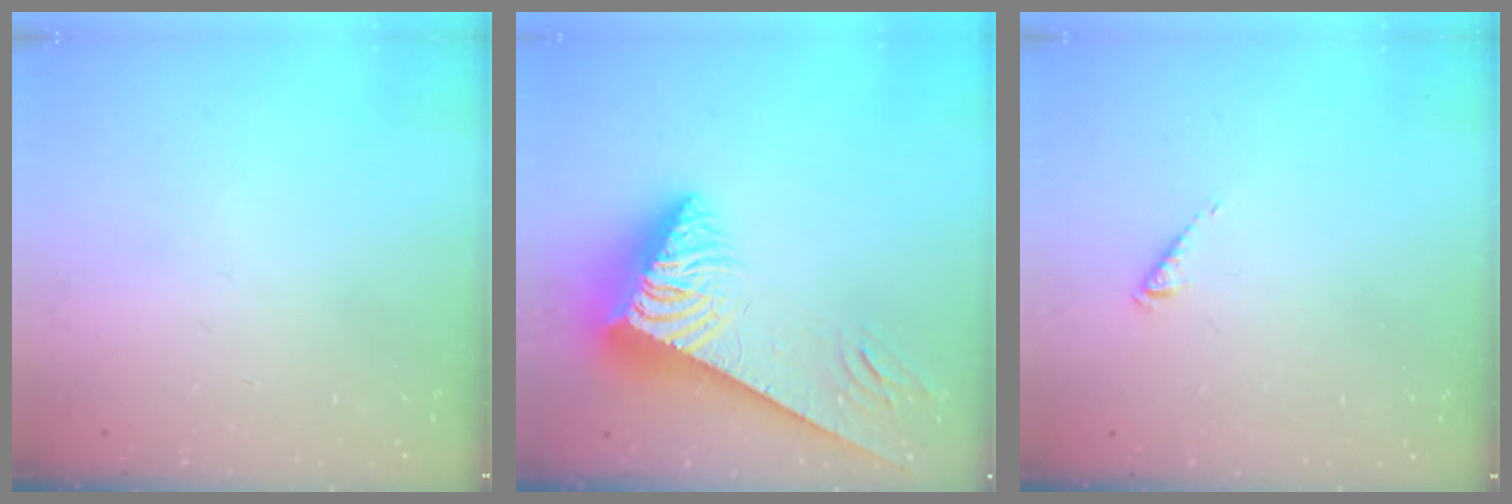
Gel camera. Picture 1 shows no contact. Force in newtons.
{"total": 8.9, "press": 8.9, "slide": 1.1}
{"total": 0.8, "press": 0.8, "slide": 0.1}